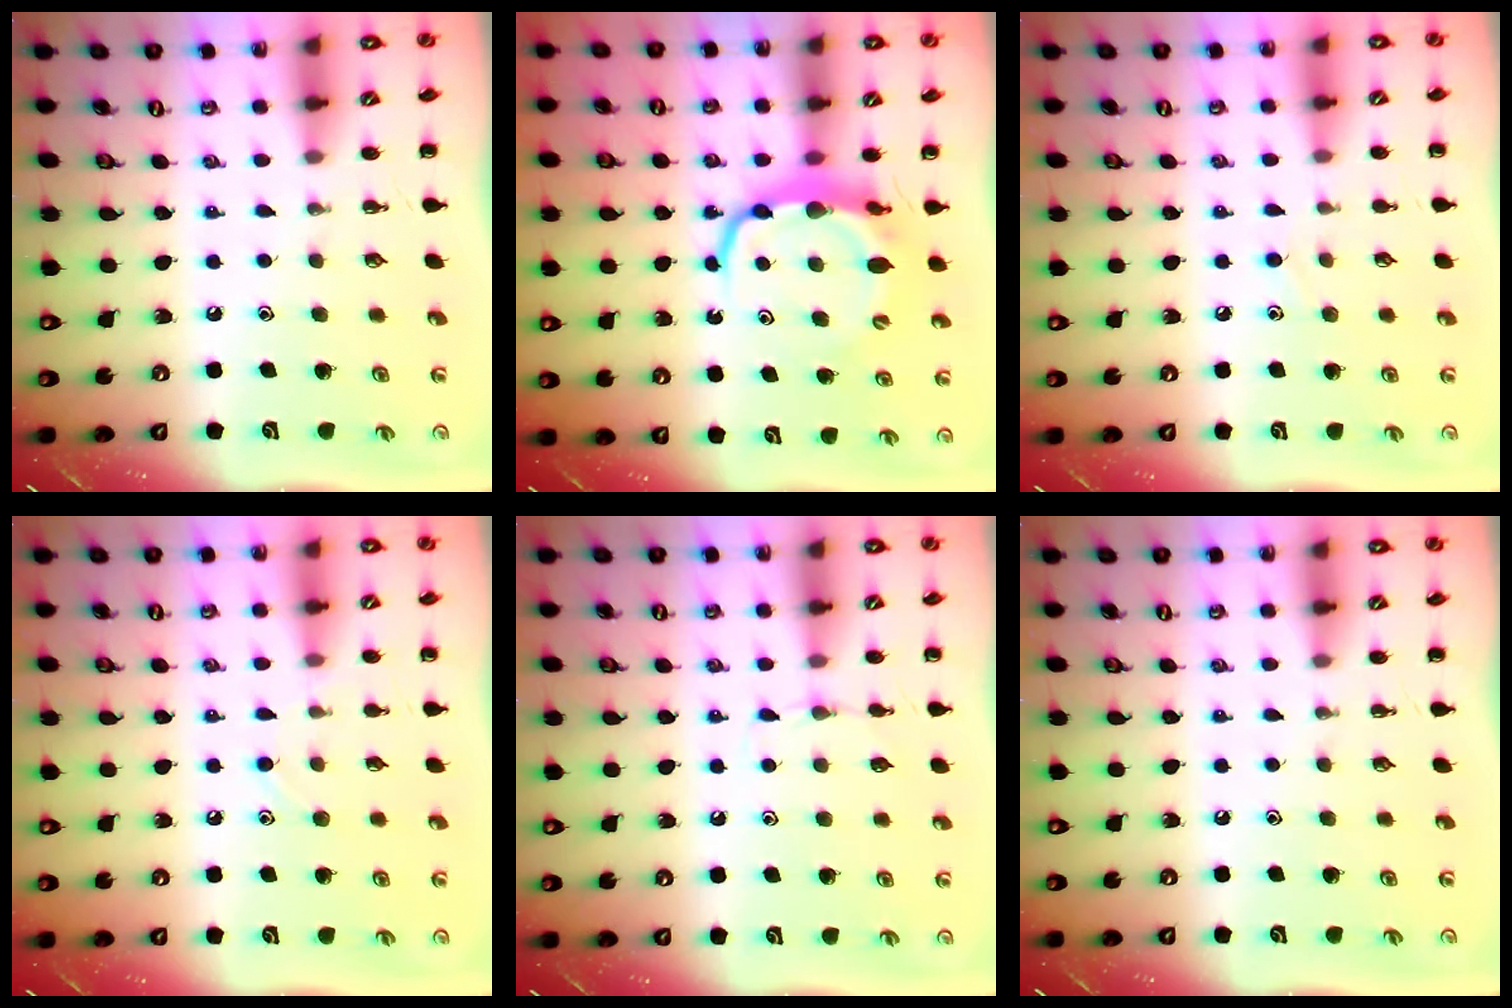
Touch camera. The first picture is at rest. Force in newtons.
{"total": 8.1, "press": 8.0, "slide": 1.2}
{"total": 5.9, "press": 5.4, "slide": 2.3}
{"total": 6.8, "press": 6.5, "slide": 2.0}
{"total": 4.1, "press": 3.9, "slide": 1.4}
{"total": 0.0}